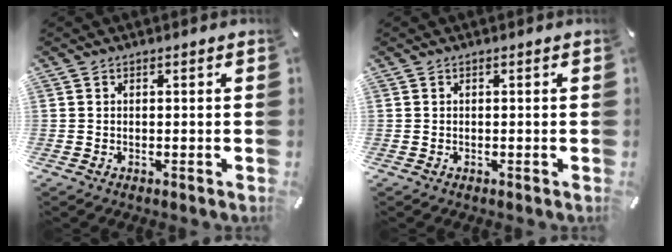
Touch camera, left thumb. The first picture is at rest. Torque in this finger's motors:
{"motor_torque": [0.11, 0.11, 0.00, 0.00, 0.01]}